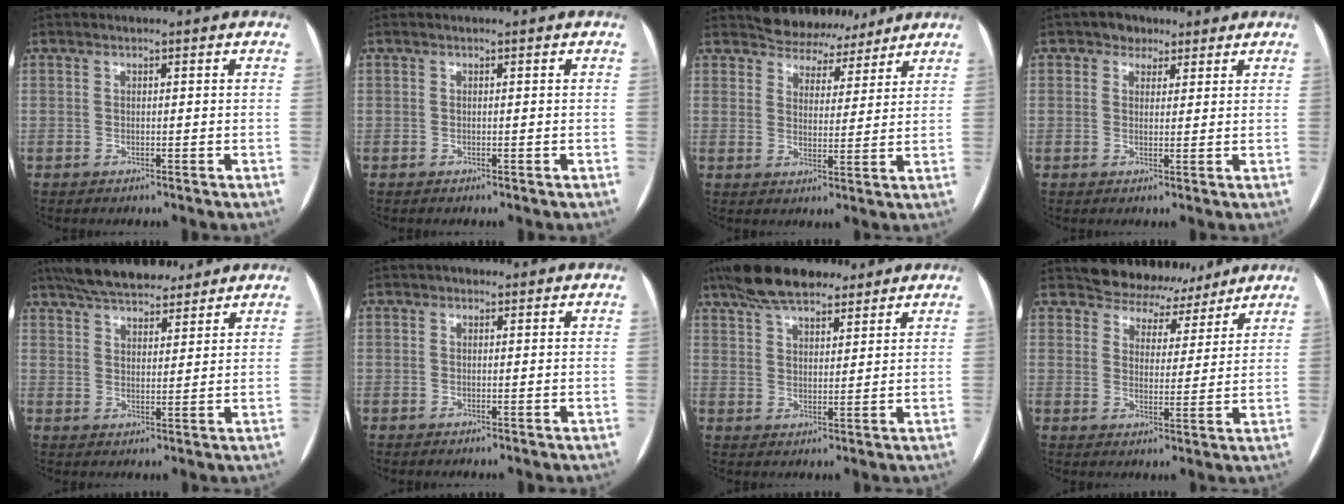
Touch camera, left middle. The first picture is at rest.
{"total": 0.0}
{"total": 7.5, "force": [6.8, 3.2, 0.3], "torque": [0.002, 0.006, 0.092]}
{"total": 3.4, "force": [2.1, 2.6, 0.4], "torque": [-0.004, 0.012, 0.027]}
{"total": 13.7, "force": [11.4, 4.2, 6.3], "torque": [-0.107, 0.032, 0.181]}
{"total": 0.9, "force": [0.5, 0.7, 0.3], "torque": [-0.002, 0.005, 0.004]}
{"total": 11.9, "force": [9.3, 4.2, 6.2], "torque": [-0.111, 0.037, 0.160]}
{"total": 8.7, "force": [7.7, 4.0, 0.2], "torque": [0.014, 0.004, 0.097]}